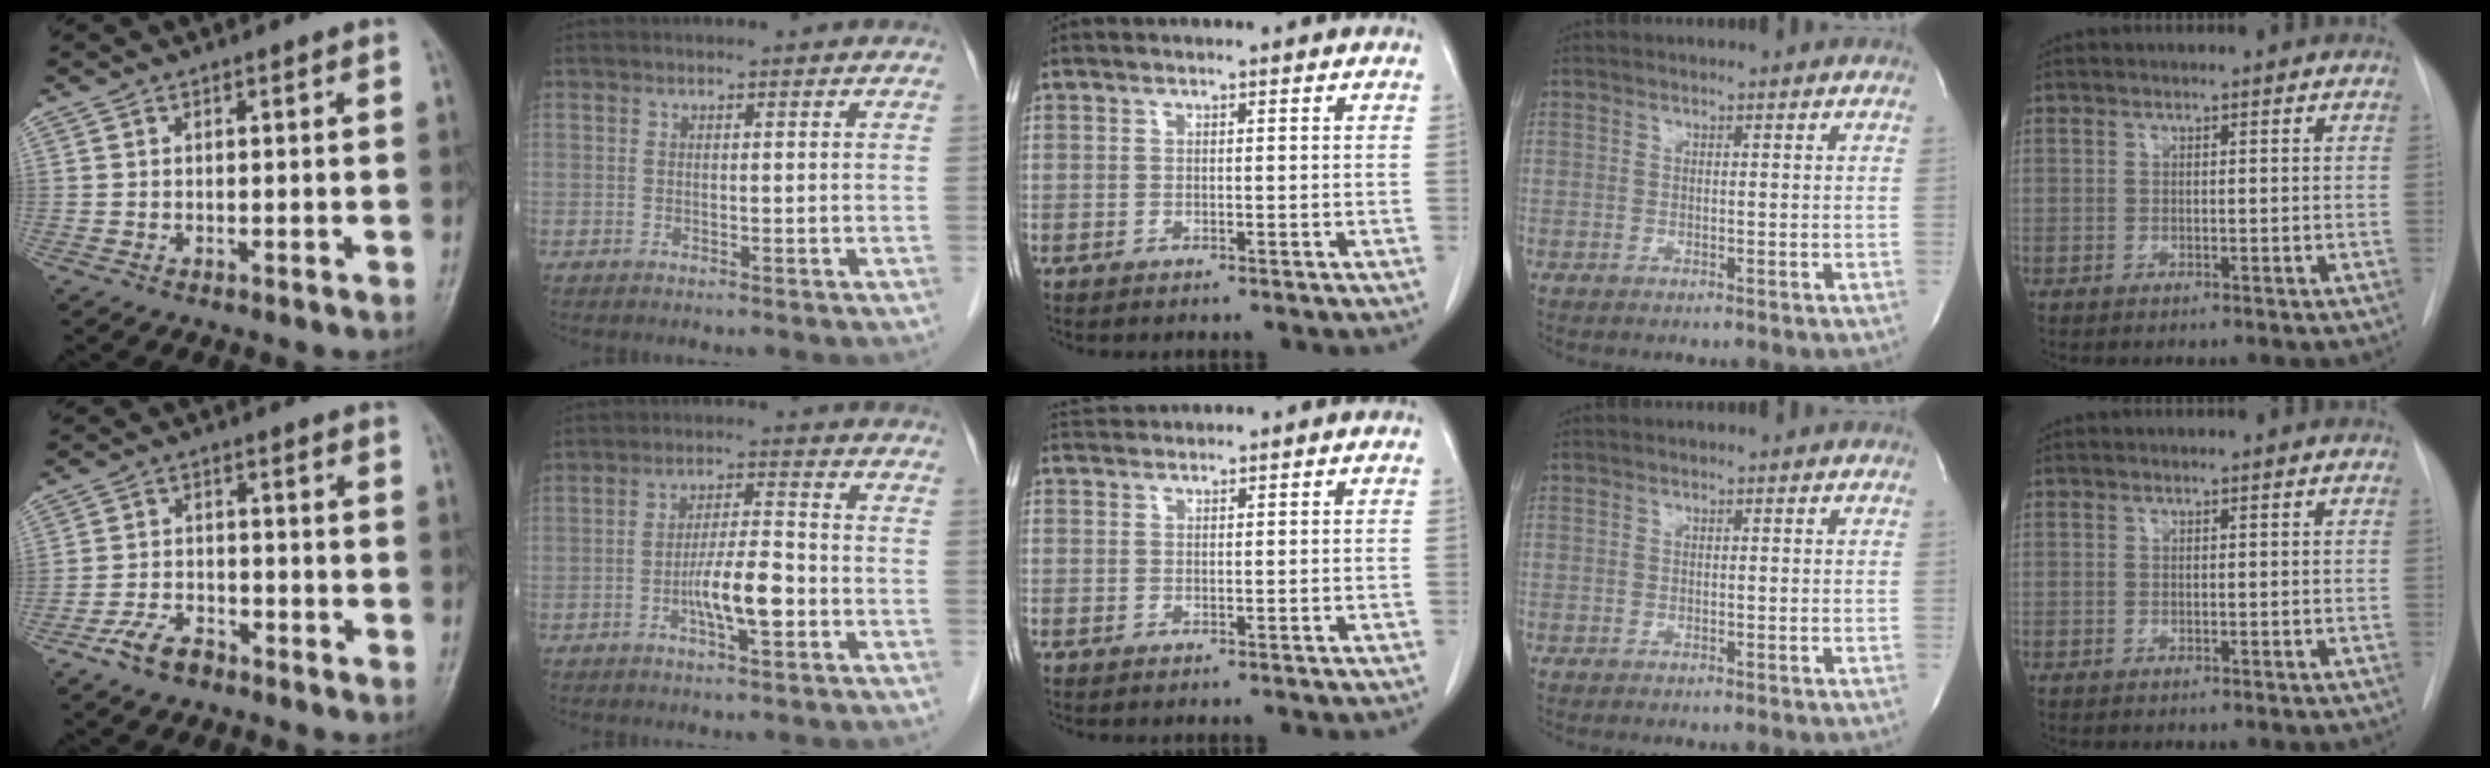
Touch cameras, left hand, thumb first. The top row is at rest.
{"thumb": {"total": 5.5, "force": [-3.9, 2.8, 2.7], "torque": [-0.051, 0.022, -0.073]}, "index": {"total": 6.9, "force": [-2.4, 1.1, 6.3], "torque": [-0.122, 0.004, -0.044]}, "middle": {"total": 1.9, "force": [1.9, -0.3, -0.4], "torque": [-0.005, 0.011, 0.044]}}